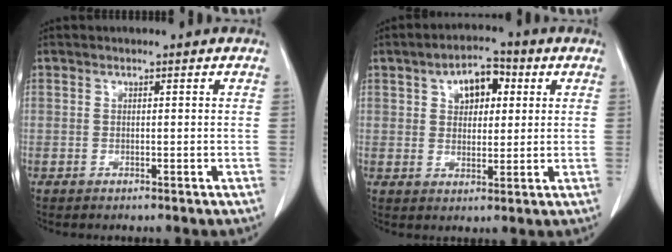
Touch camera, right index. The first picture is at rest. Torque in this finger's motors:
{"motor_torque": [0.54, 0.49, 0.10, 0.05]}